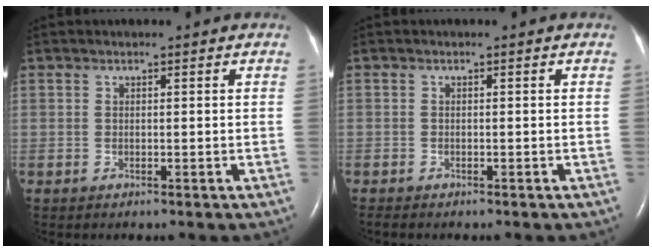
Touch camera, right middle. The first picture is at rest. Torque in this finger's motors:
{"motor_torque": [0.73, -0.73, -0.35, -0.21]}